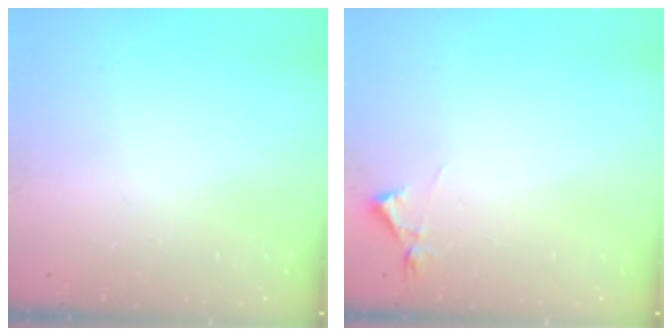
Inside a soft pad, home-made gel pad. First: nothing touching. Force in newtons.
{"total": 3.4, "press": 3.3, "slide": 0.7}